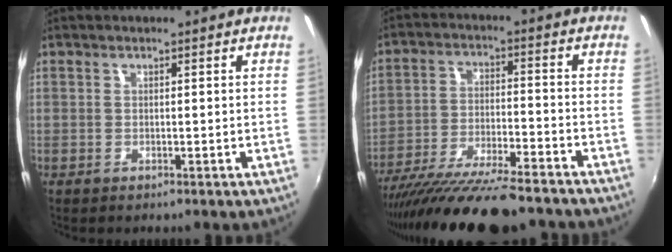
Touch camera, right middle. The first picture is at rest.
{"total": 19.2, "force": [-16.3, 2.6, 9.8], "torque": [-0.190, -0.051, -0.263]}